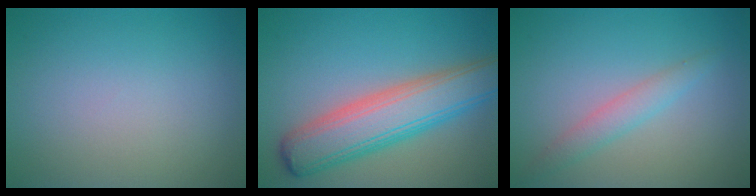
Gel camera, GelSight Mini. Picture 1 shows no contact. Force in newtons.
{"total": 7.6, "press": 7.6, "slide": 0.2}
{"total": 2.0, "press": 2.0, "slide": 0.2}